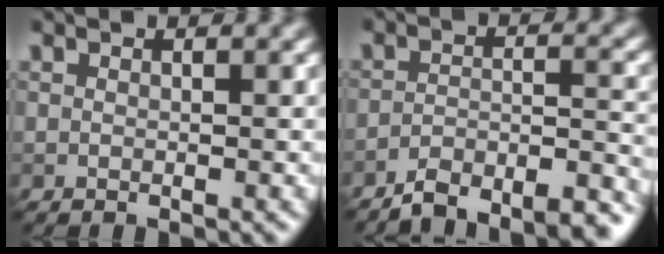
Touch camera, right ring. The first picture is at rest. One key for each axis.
{"total": 8.4, "fx": -7.5, "fy": 1.7, "fz": 3.2, "tx": -0.037, "ty": 0.003, "tz": -0.116}